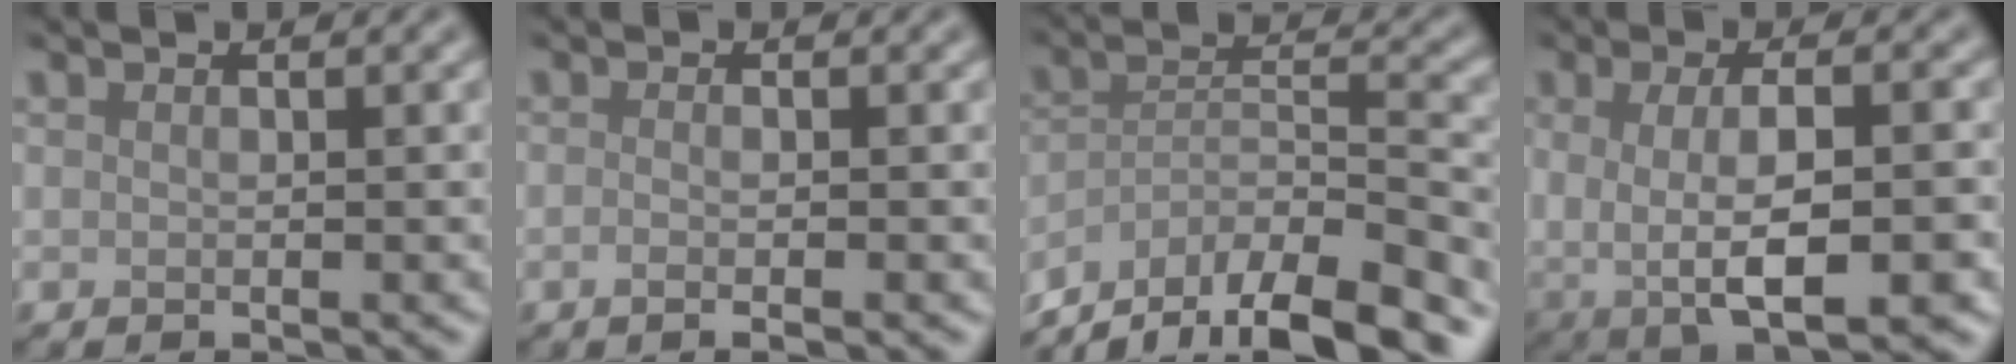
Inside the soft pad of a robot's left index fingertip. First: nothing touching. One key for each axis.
{"total": 1.6, "fx": -0.5, "fy": 0.5, "fz": 1.5, "tx": -0.020, "ty": -0.004, "tz": -0.012}
{"total": 14.0, "fx": -11.6, "fy": 4.4, "fz": 6.6, "tx": -0.122, "ty": -0.009, "tz": -0.176}
{"total": 7.6, "fx": -1.1, "fy": 3.6, "fz": 6.7, "tx": -0.107, "ty": -0.023, "tz": 0.001}